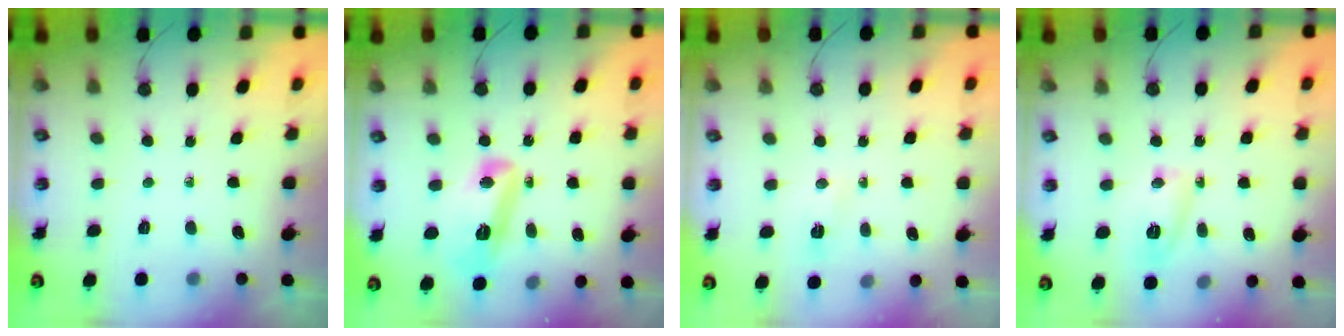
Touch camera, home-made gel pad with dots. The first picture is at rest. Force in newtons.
{"total": 11.4, "press": 11.4, "slide": 0.8}
{"total": 3.8, "press": 3.7, "slide": 0.5}
{"total": 6.2, "press": 6.2, "slide": 0.6}